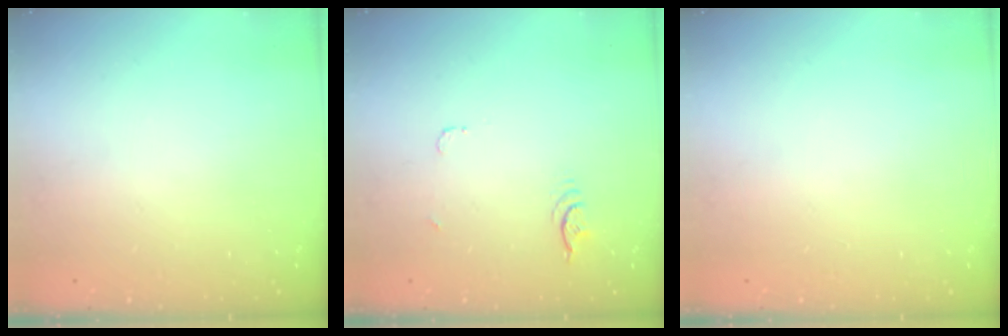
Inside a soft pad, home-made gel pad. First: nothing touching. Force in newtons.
{"total": 3.9, "press": 3.5, "slide": 1.7}
{"total": 0.0}